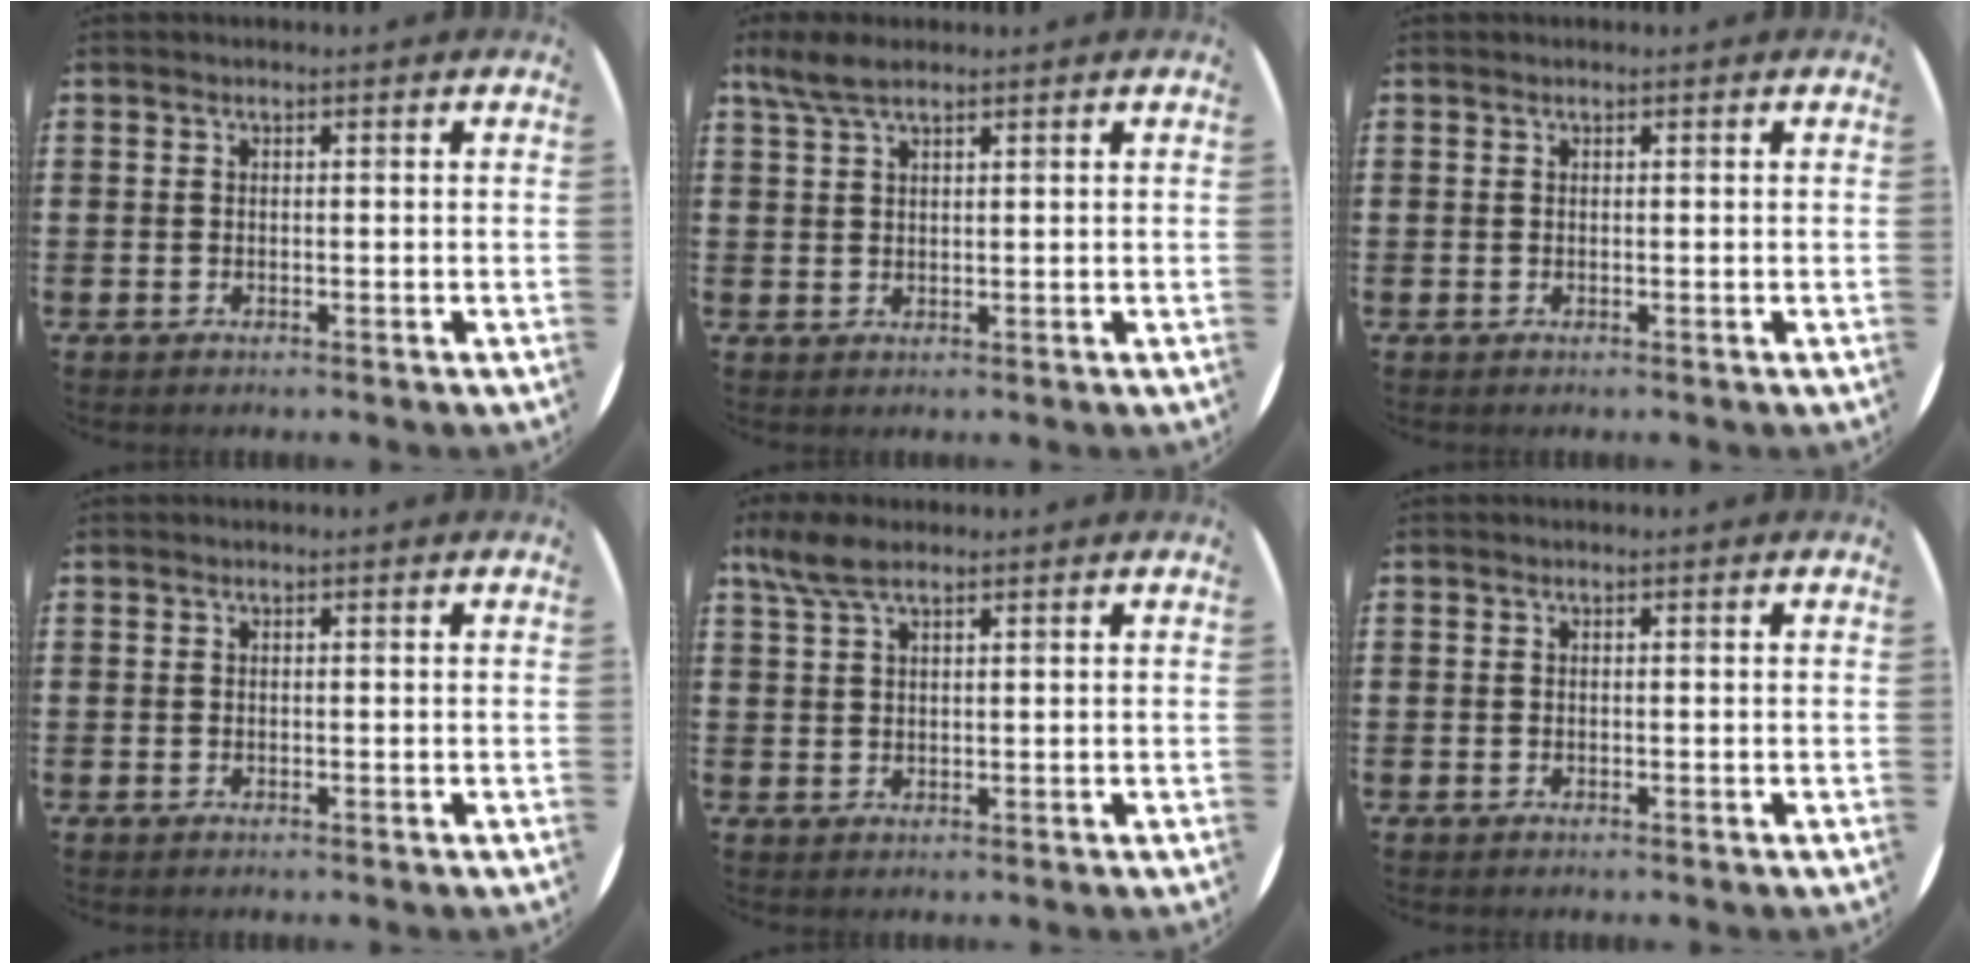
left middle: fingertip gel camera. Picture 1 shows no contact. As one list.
[{"total": 3.7, "force": [2.8, 1.0, 2.2], "torque": [-0.049, 0.006, 0.051]}, {"total": 0.0}, {"total": 0.0}, {"total": 4.5, "force": [3.1, 1.4, 2.8], "torque": [-0.062, 0.005, 0.057]}, {"total": 0.0}]